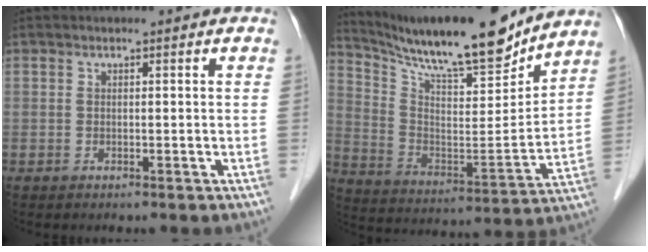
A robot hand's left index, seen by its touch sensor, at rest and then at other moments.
{"total": 20.0, "force": [17.7, 2.4, 9.0], "torque": [-0.171, -0.016, 0.289]}